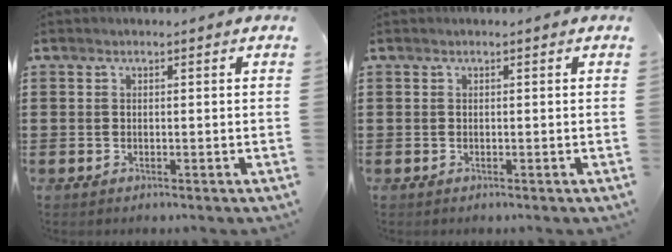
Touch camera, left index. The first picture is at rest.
{"total": 0.0}